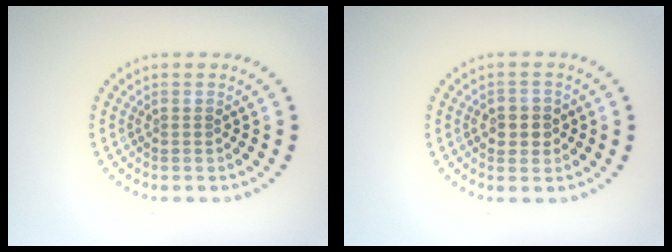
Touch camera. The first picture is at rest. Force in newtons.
{"total": 2.5, "press": 2.4, "slide": 0.6}